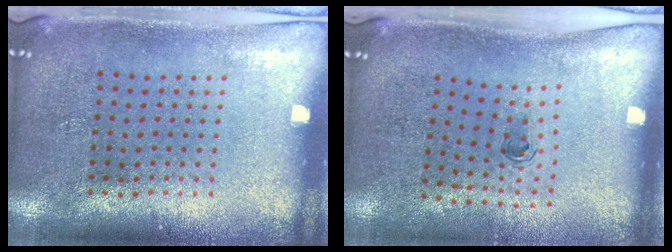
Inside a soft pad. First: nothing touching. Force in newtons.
{"total": 0.6, "press": 0.3, "slide": 0.5}